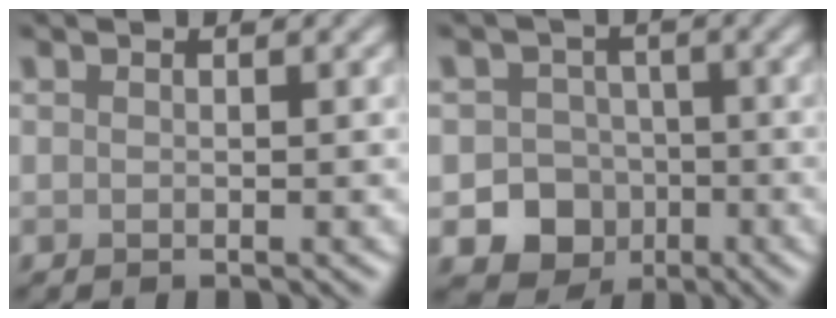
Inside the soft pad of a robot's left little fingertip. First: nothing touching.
{"total": 9.0, "force": [-3.8, 7.8, 2.3], "torque": [-0.006, -0.028, -0.079]}